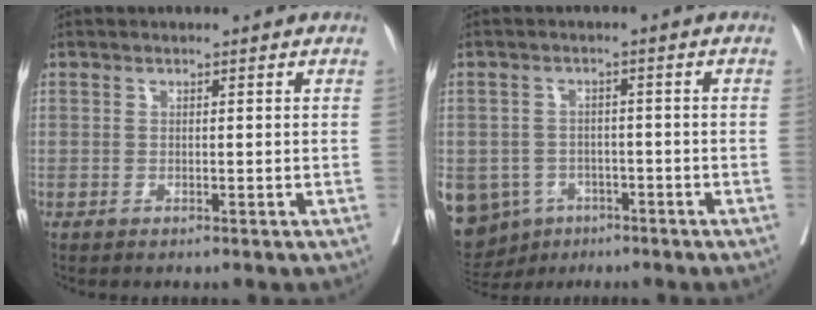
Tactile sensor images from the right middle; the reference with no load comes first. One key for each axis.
{"total": 15.8, "fx": -7.0, "fy": 12.9, "fz": 5.6, "tx": -0.169, "ty": 0.005, "tz": -0.092}